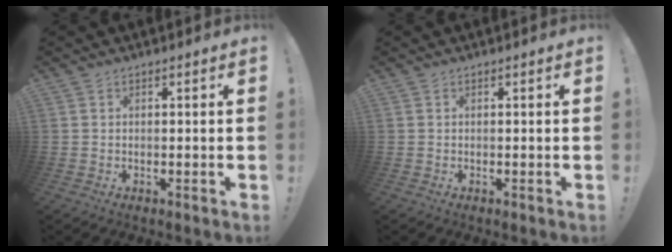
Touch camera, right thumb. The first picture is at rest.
{"total": 0.0}